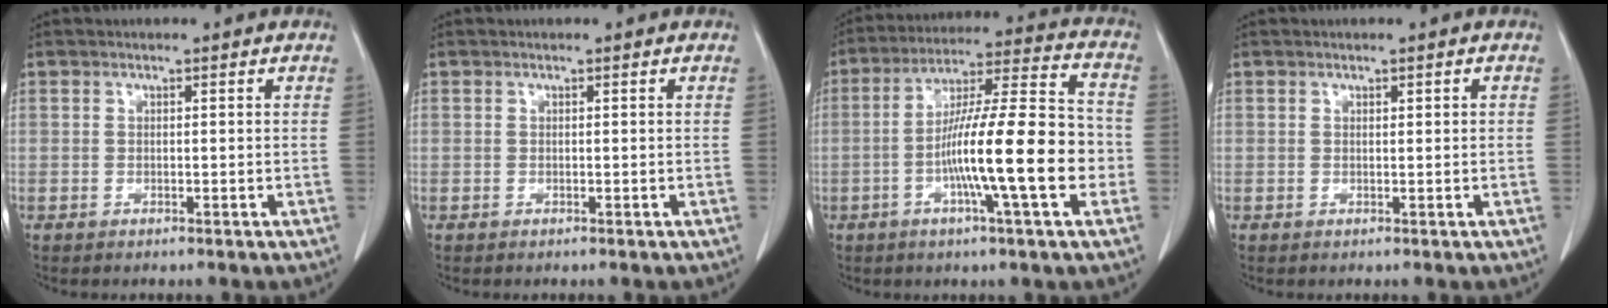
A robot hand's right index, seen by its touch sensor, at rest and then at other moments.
{"total": 0.0}
{"total": 17.4, "force": [-4.1, 0.9, 16.8], "torque": [-0.277, 0.008, -0.073]}
{"total": 0.6, "force": [0.2, 0.1, 0.6], "torque": [-0.012, 0.003, 0.004]}